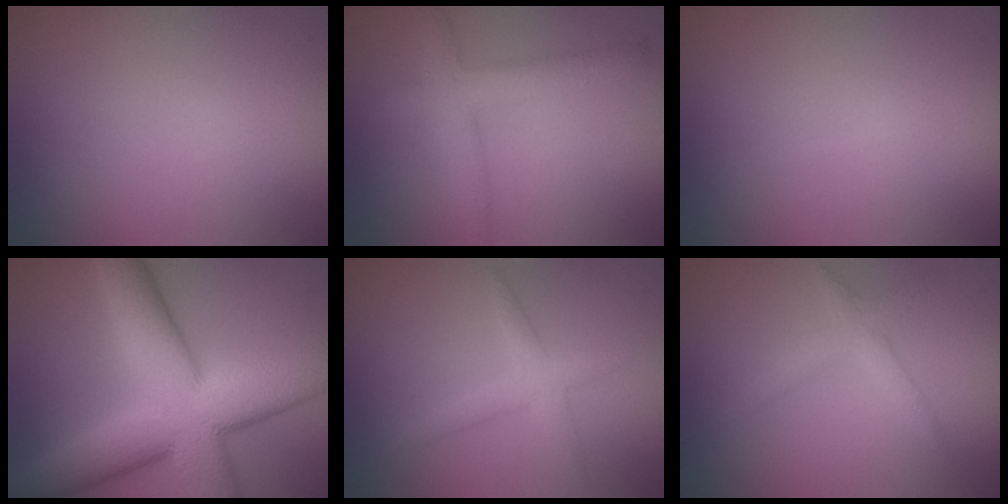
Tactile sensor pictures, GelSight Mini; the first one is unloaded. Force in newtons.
{"total": 3.4, "press": 3.4, "slide": 0.2}
{"total": 0.0}
{"total": 12.9, "press": 12.9, "slide": 0.7}
{"total": 2.2, "press": 2.2, "slide": 0.1}
{"total": 2.0, "press": 2.0, "slide": 0.2}